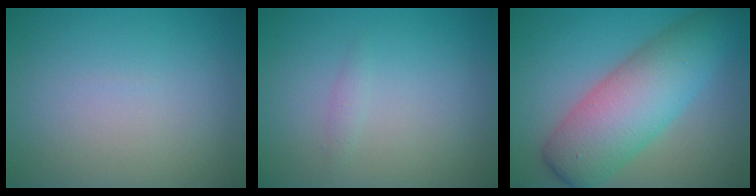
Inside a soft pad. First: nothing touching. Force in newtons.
{"total": 0.7, "press": 0.7, "slide": 0.0}
{"total": 8.6, "press": 8.6, "slide": 0.2}